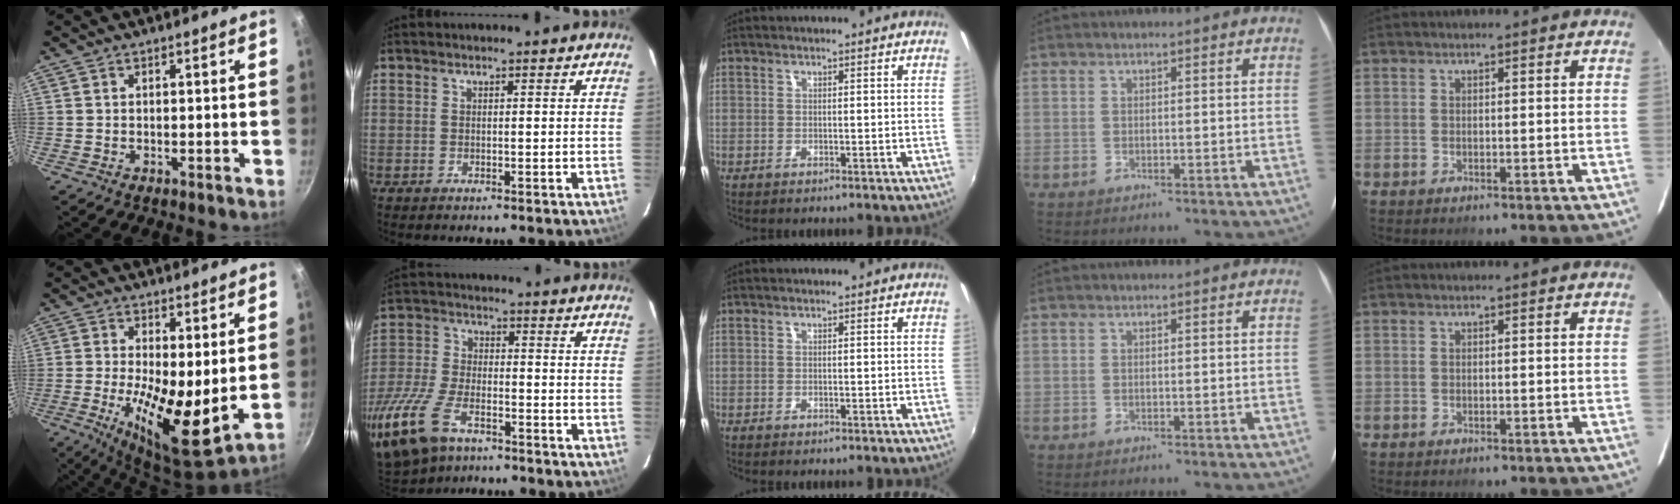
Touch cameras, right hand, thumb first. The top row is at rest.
{"thumb": {"total": 13.8, "force": [-0.1, 4.8, 12.9], "torque": [-0.206, -0.030, -0.001]}, "index": {"total": 19.6, "force": [-12.4, 9.9, 11.5], "torque": [-0.284, -0.035, -0.238]}}